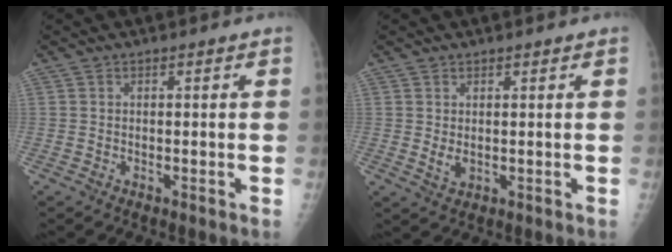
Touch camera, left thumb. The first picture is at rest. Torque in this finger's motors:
{"motor_torque": [0.01, 0.01, 0.26, 0.06, 0.00]}